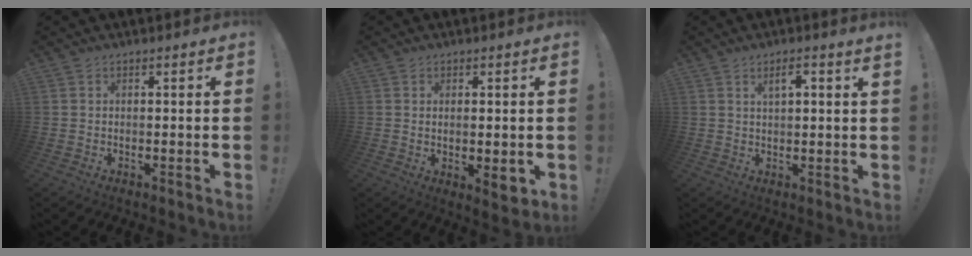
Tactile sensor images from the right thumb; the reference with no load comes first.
{"total": 4.4, "force": [0.2, 1.6, 4.1], "torque": [-0.047, -0.007, 0.009]}
{"total": 3.3, "force": [1.6, 0.5, 2.8], "torque": [-0.042, -0.005, 0.022]}